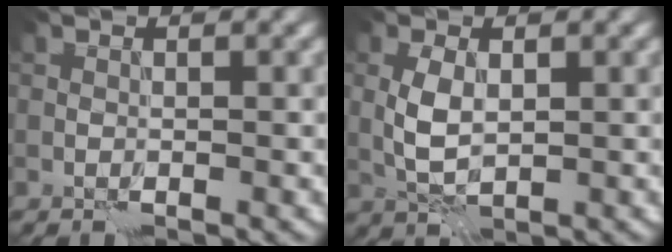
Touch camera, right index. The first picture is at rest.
{"total": 2.5, "force": [0.5, 1.3, 2.1], "torque": [-0.050, -0.001, 0.013]}